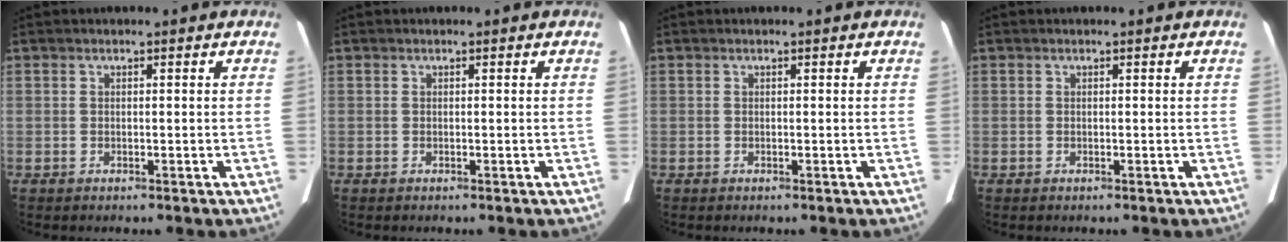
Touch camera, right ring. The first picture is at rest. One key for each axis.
{"total": 0.0}
{"total": 0.0}
{"total": 0.0}